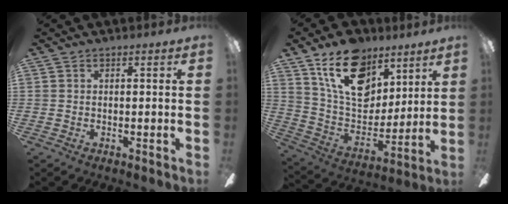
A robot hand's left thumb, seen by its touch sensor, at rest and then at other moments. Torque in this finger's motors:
{"motor_torque": [0.88, 0.51, 1.72, -1.05, 0.47]}